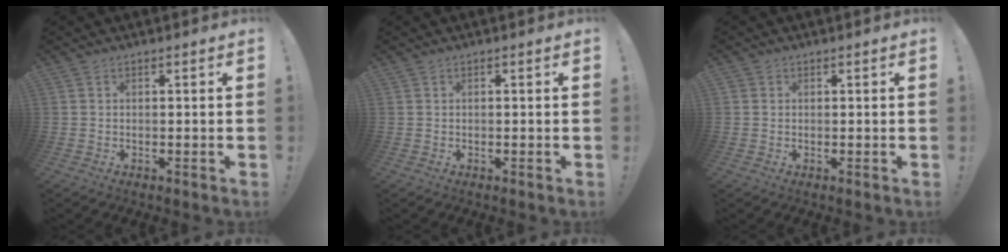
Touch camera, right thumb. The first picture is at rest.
{"total": 0.0}
{"total": 0.6, "force": [0.2, 0.6, 0.0], "torque": [0.000, 0.001, 0.004]}